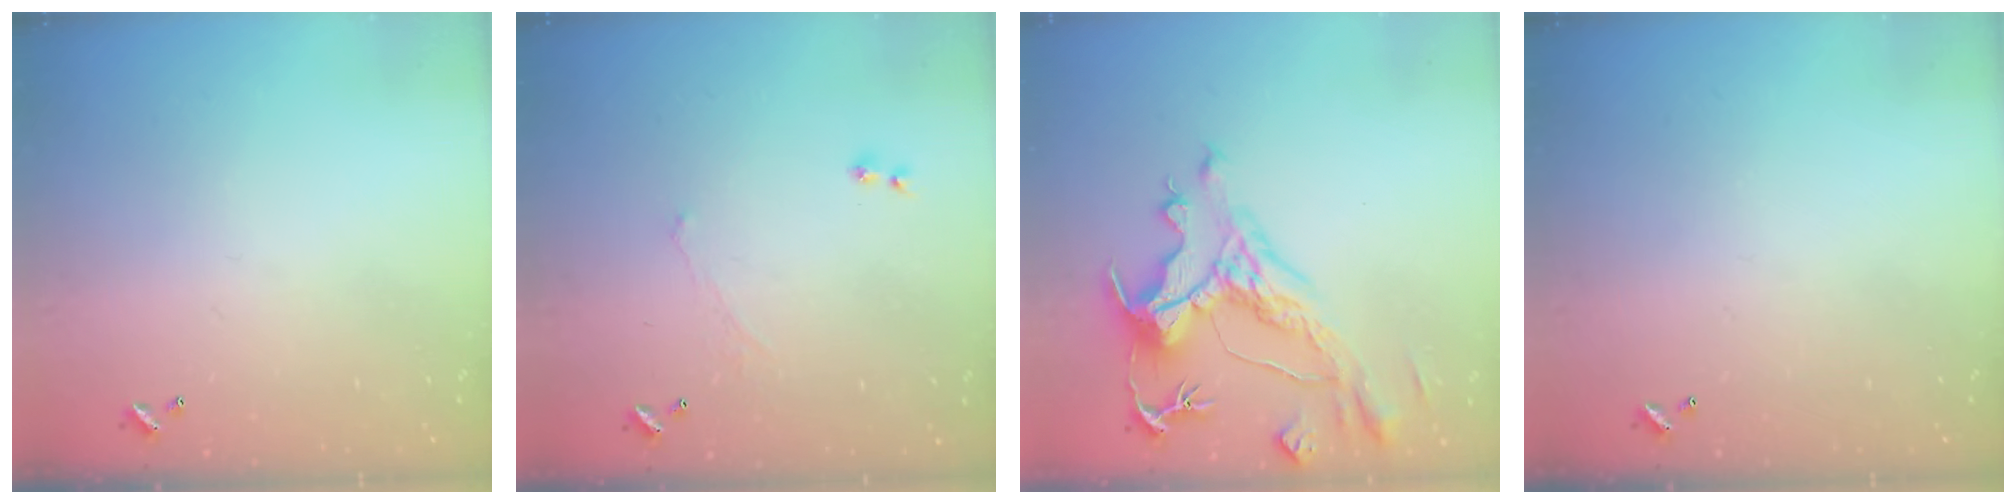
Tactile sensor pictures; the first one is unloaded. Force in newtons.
{"total": 1.1, "press": 0.7, "slide": 0.9}
{"total": 4.6, "press": 4.2, "slide": 1.8}
{"total": 0.0}